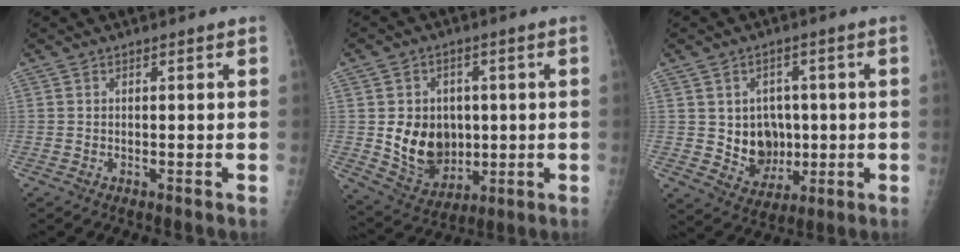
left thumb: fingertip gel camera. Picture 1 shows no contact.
{"total": 12.3, "force": [0.3, 10.0, 7.2], "torque": [-0.078, -0.012, 0.026]}
{"total": 8.7, "force": [0.4, 7.5, 4.3], "torque": [-0.023, -0.005, 0.023]}